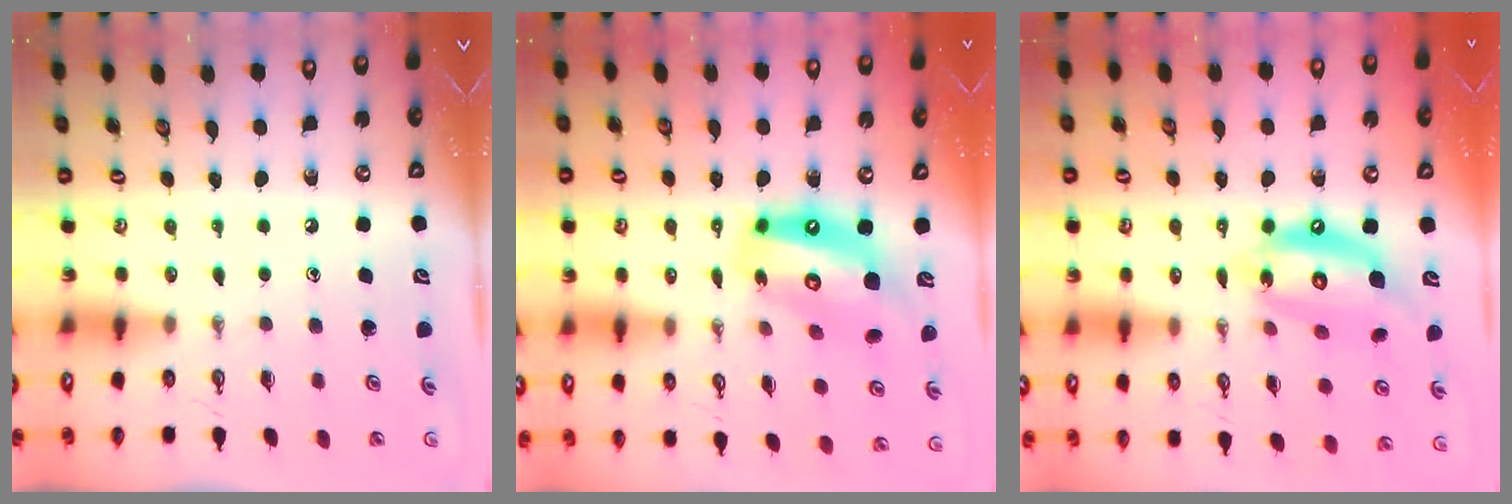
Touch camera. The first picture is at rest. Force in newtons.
{"total": 16.2, "press": 16.1, "slide": 2.0}
{"total": 14.0, "press": 13.9, "slide": 1.4}